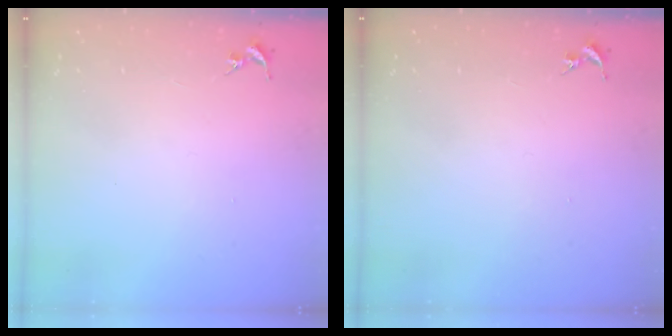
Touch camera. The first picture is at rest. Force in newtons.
{"total": 0.0}